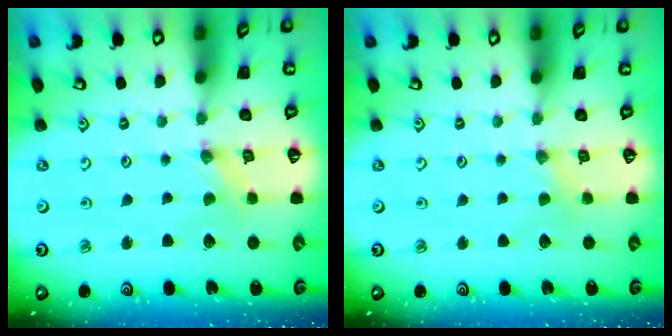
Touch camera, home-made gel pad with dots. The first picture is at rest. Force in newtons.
{"total": 1.8, "press": 1.7, "slide": 0.4}